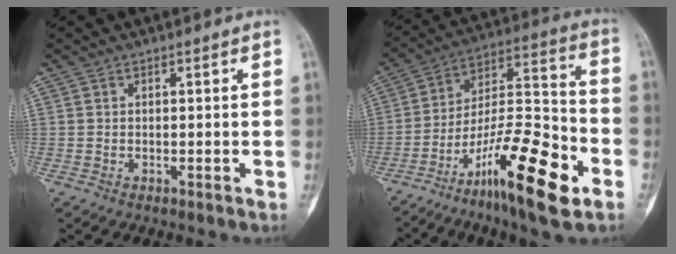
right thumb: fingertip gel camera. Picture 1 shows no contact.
{"total": 21.0, "force": [-10.3, 5.5, 17.5], "torque": [-0.305, 0.067, -0.171]}